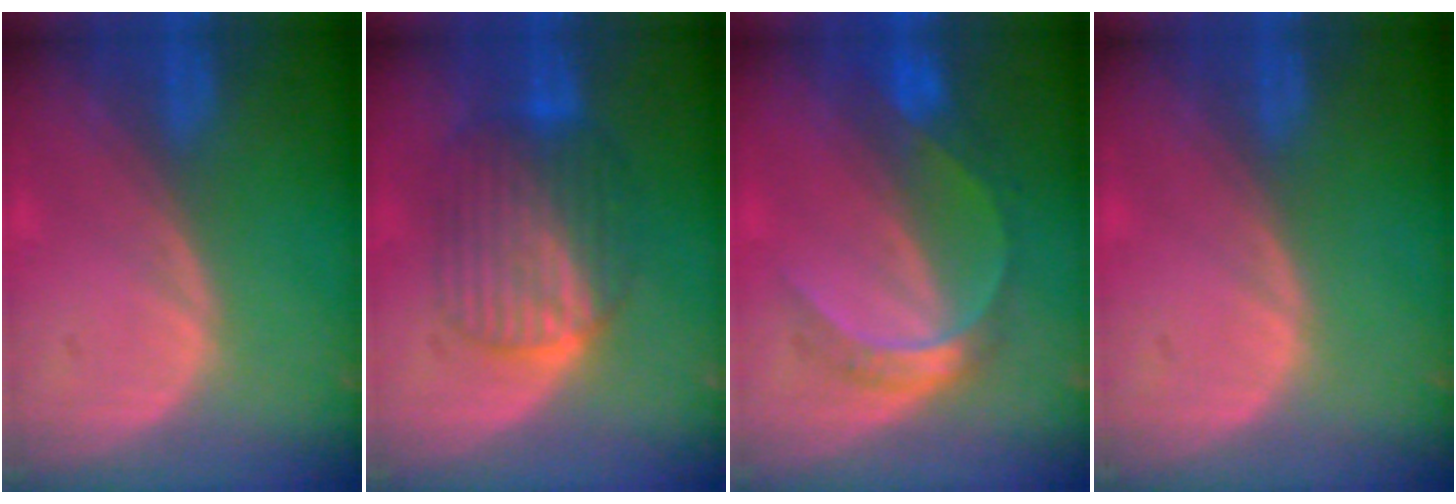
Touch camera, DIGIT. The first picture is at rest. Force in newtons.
{"total": 7.7, "press": 7.7, "slide": 0.2}
{"total": 6.5, "press": 5.6, "slide": 3.3}
{"total": 0.0}